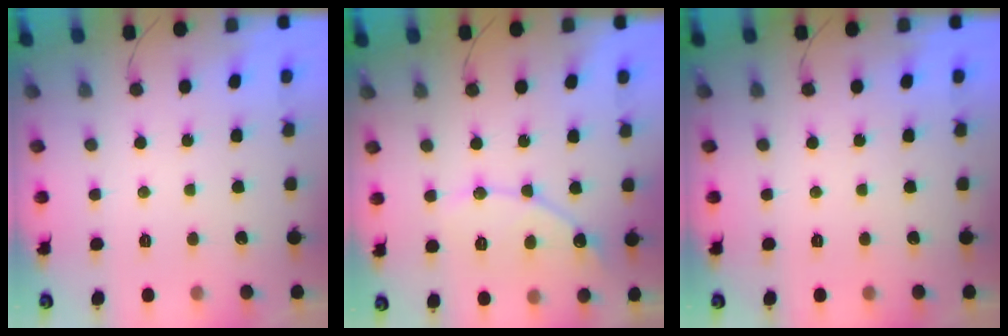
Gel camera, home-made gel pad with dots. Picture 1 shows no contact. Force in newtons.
{"total": 9.9, "press": 9.9, "slide": 0.8}
{"total": 0.0}